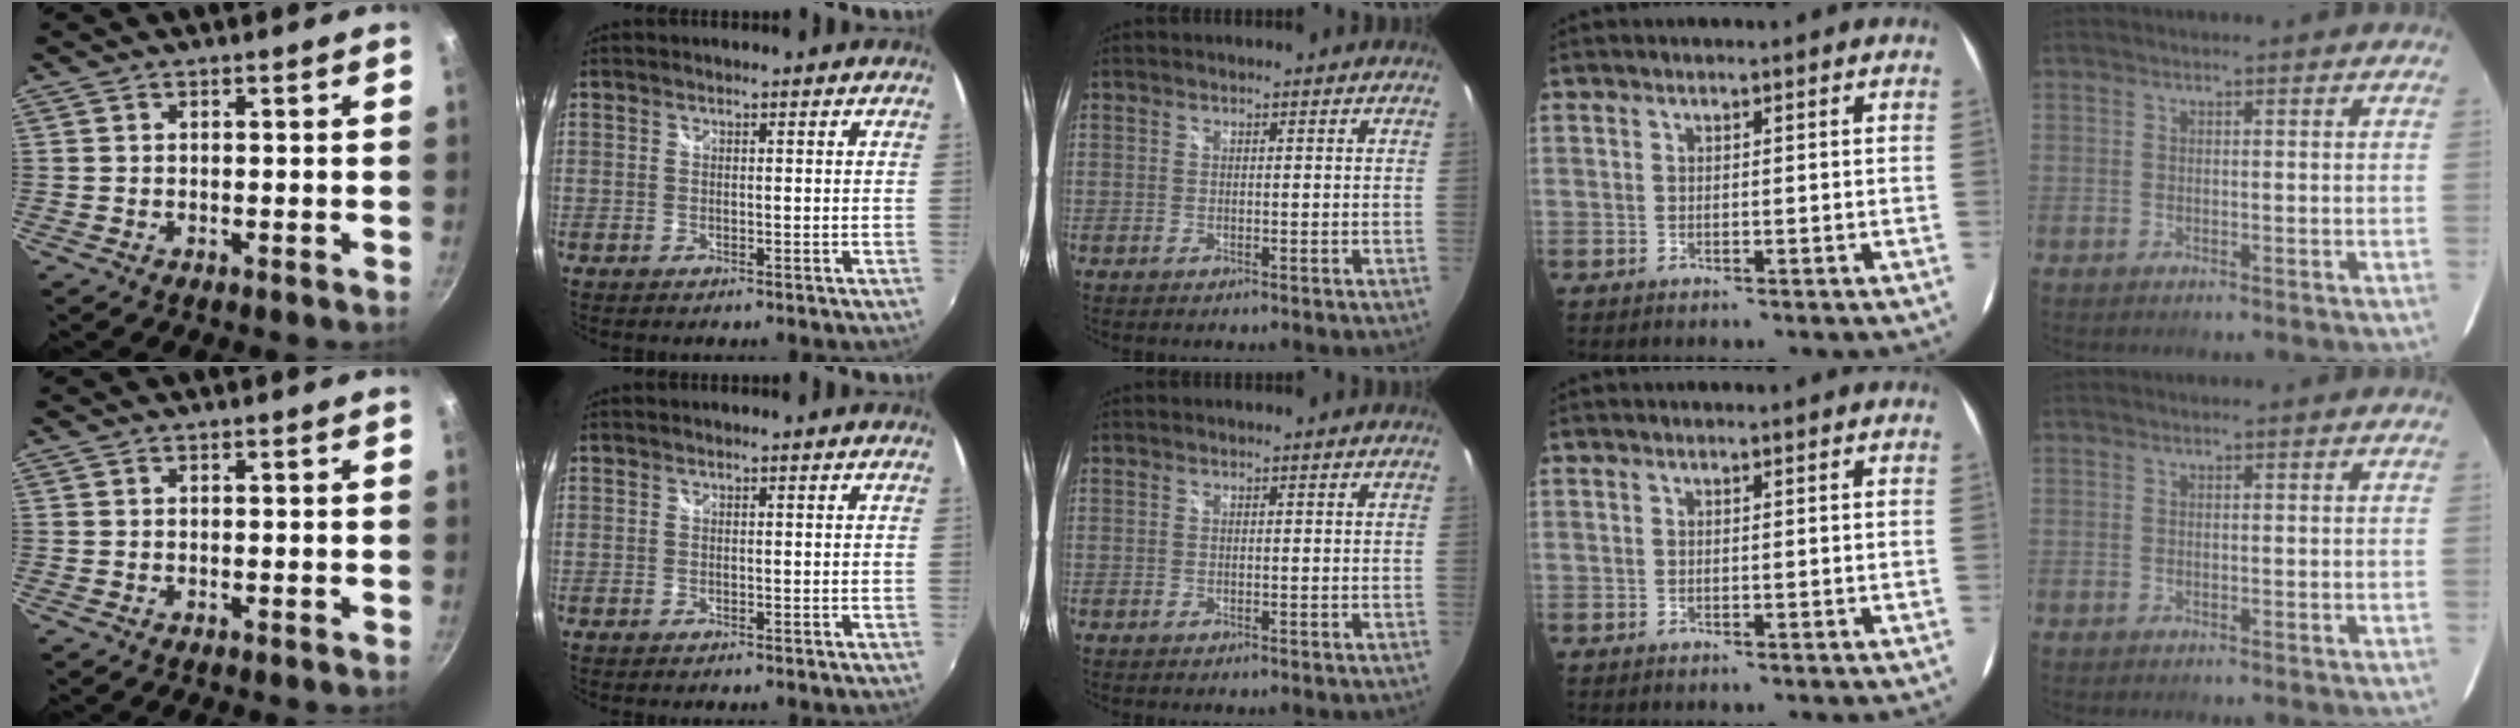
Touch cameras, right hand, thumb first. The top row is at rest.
{}